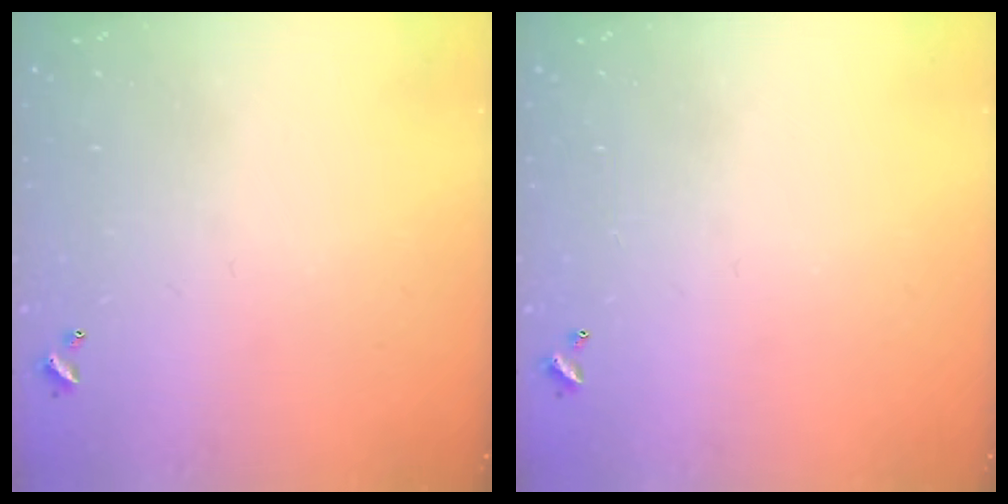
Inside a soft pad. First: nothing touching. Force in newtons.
{"total": 0.0}